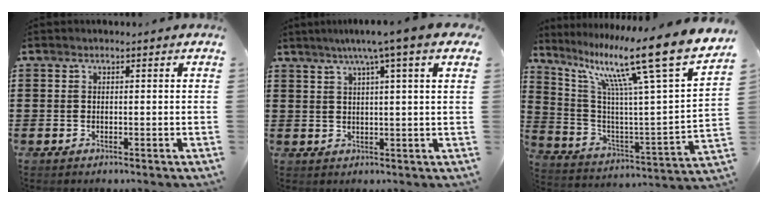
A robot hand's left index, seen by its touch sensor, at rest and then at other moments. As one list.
[{"total": 5.7, "force": [3.3, -0.6, 4.6], "torque": [-0.099, -0.004, 0.051]}, {"total": 15.5, "force": [10.6, 0.4, 11.3], "torque": [-0.221, -0.074, 0.156]}]